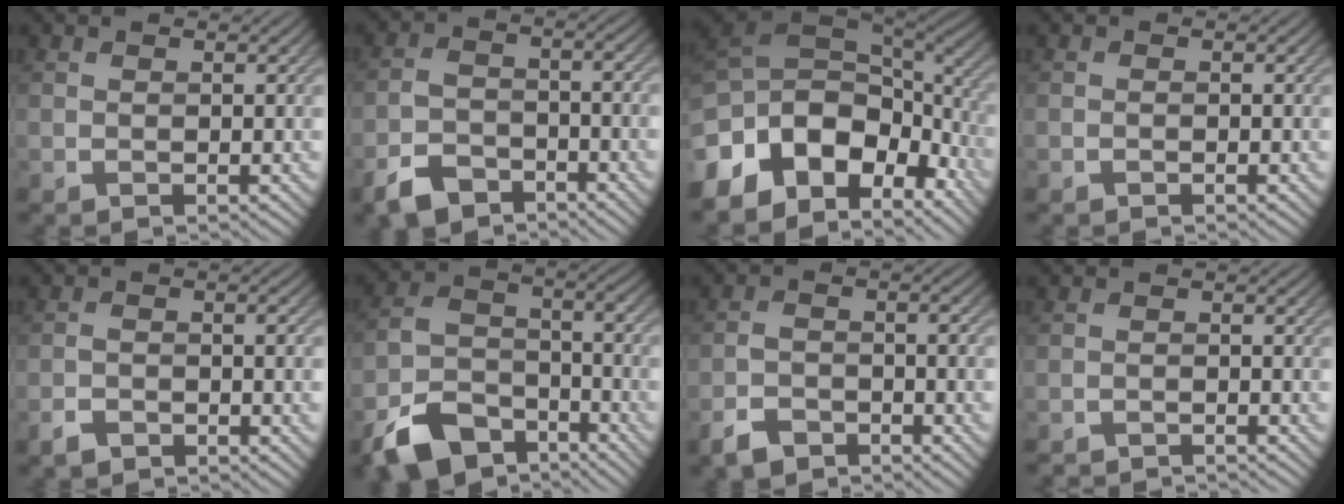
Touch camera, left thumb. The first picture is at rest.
{"total": 6.3, "force": [-4.8, 3.0, 2.8], "torque": [-0.060, -0.007, -0.101]}
{"total": 15.3, "force": [-5.2, 9.4, 10.9], "torque": [-0.254, -0.013, -0.088]}
{"total": 0.0}
{"total": 2.7, "force": [-2.0, 1.2, 1.4], "torque": [-0.026, 0.001, -0.043]}
{"total": 11.8, "force": [-8.1, 6.3, 5.9], "torque": [-0.132, -0.018, -0.156]}
{"total": 4.5, "force": [-3.4, 2.0, 2.0], "torque": [-0.040, -0.003, -0.073]}
{"total": 2.0, "force": [-2.0, 0.2, 0.1], "torque": [0.000, -0.001, -0.037]}